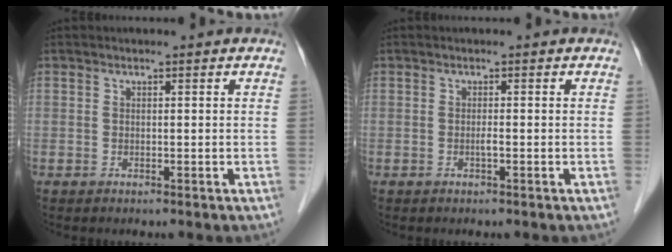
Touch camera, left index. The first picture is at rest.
{"total": 2.3, "force": [-2.3, -0.5, 0.0], "torque": [-0.001, -0.006, -0.039]}